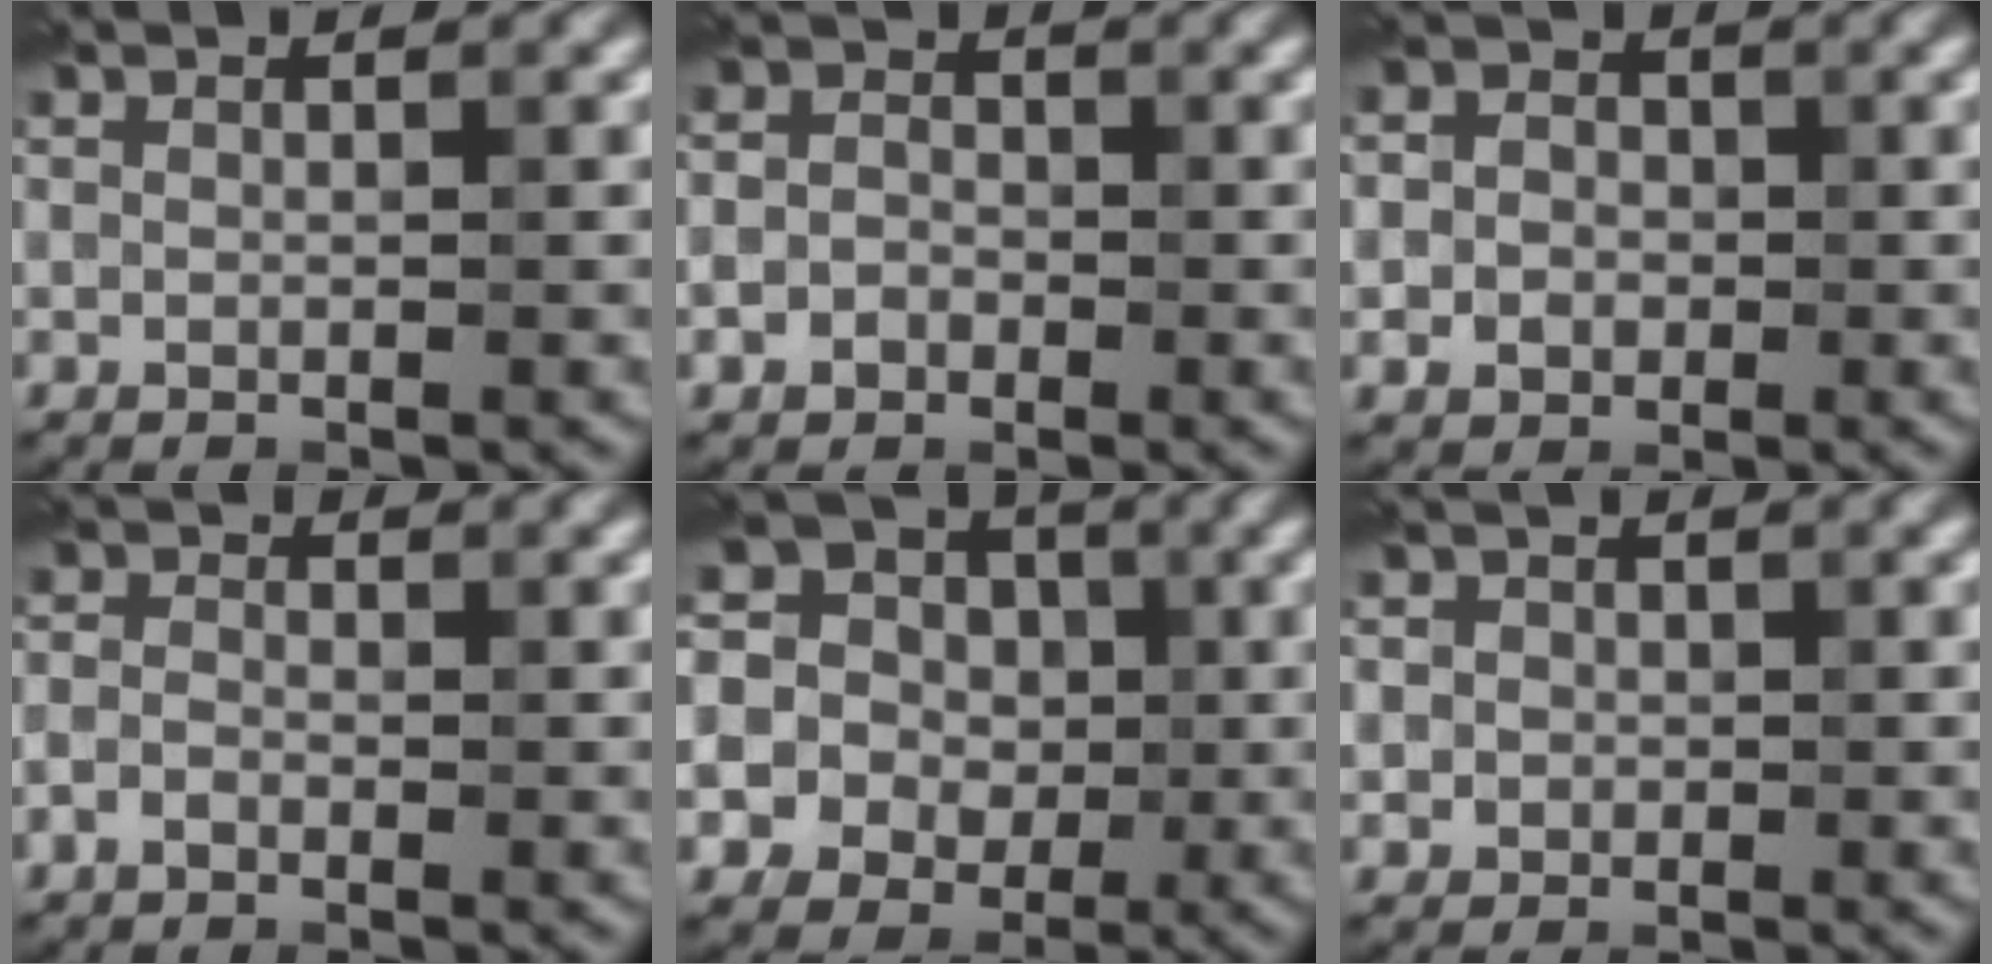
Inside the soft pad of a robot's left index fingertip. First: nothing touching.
{"total": 2.5, "force": [-0.7, 2.1, 1.1], "torque": [0.000, 0.001, -0.024]}
{"total": 4.0, "force": [0.2, 3.6, 1.8], "torque": [-0.007, 0.008, -0.023]}
{"total": 1.6, "force": [-0.9, 1.0, 0.9], "torque": [-0.017, 0.003, -0.024]}
{"total": 12.1, "force": [-1.0, 11.4, 4.0], "torque": [-0.123, 0.008, -0.038]}
{"total": 2.1, "force": [0.3, 2.0, 0.6], "torque": [0.011, 0.006, -0.005]}